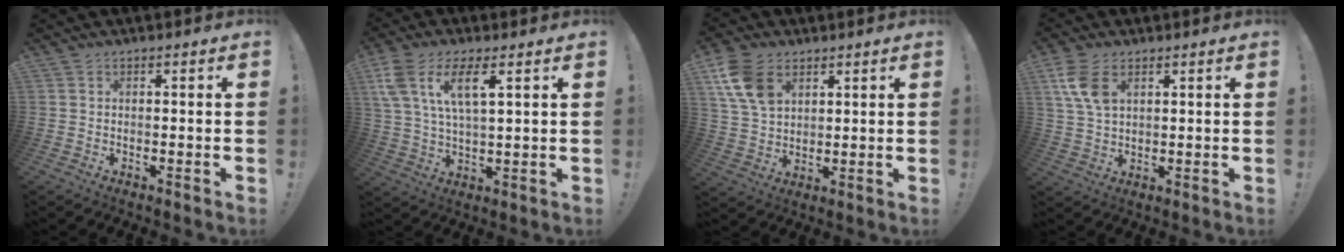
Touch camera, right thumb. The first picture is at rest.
{"total": 11.5, "force": [5.4, 4.4, 9.1], "torque": [-0.183, -0.004, 0.099]}
{"total": 12.8, "force": [5.9, 8.6, 7.4], "torque": [-0.143, -0.015, 0.119]}
{"total": 9.0, "force": [3.8, 5.3, 6.3], "torque": [-0.120, -0.008, 0.073]}